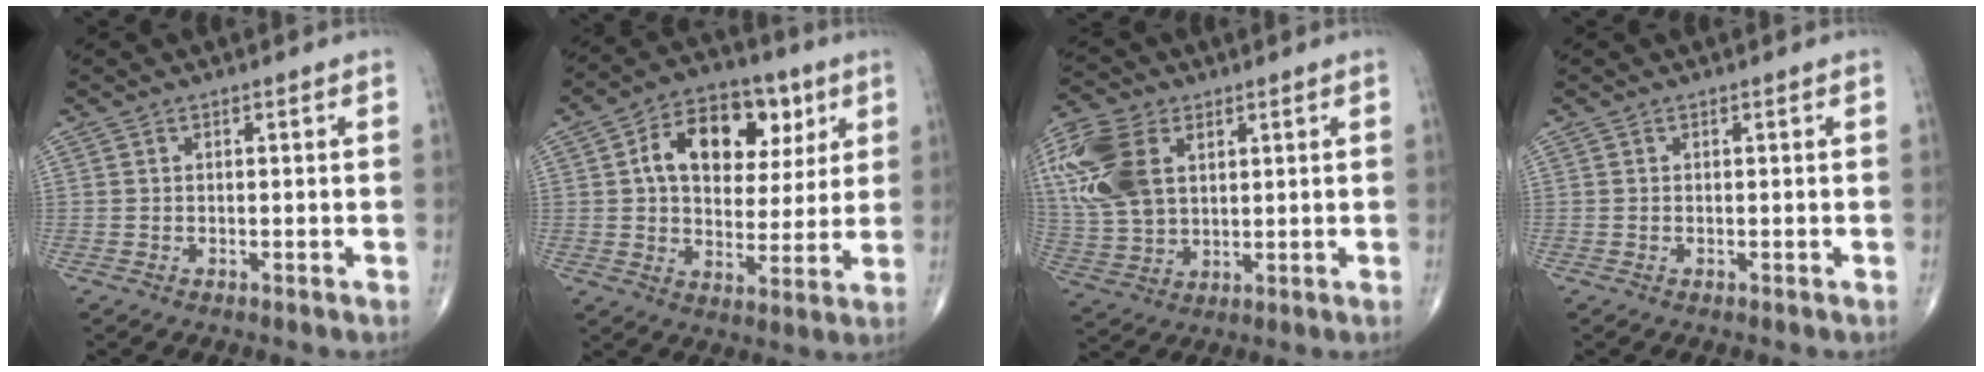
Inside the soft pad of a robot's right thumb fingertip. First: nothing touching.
{"total": 16.7, "force": [5.2, 10.9, 11.5], "torque": [-0.143, 0.004, 0.082]}
{"total": 17.0, "force": [5.2, 11.0, 11.8], "torque": [-0.269, -0.005, 0.103]}
{"total": 0.0}